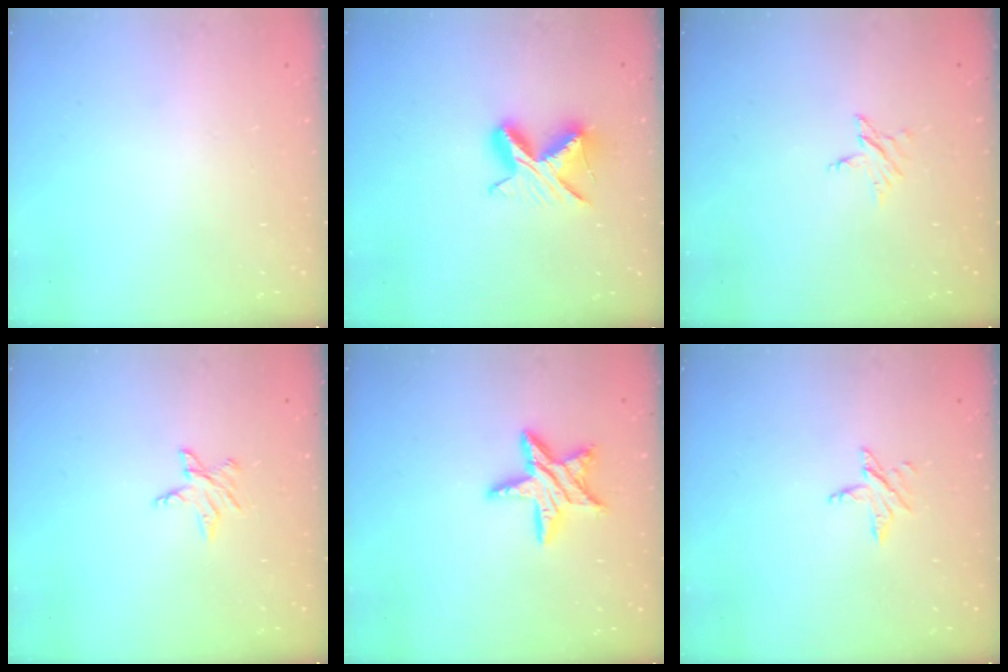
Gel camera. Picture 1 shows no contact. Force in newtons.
{"total": 8.9, "press": 8.9, "slide": 0.3}
{"total": 2.7, "press": 2.7, "slide": 0.2}
{"total": 4.4, "press": 4.4, "slide": 0.6}
{"total": 13.2, "press": 13.2, "slide": 0.9}
{"total": 3.4, "press": 3.3, "slide": 0.3}